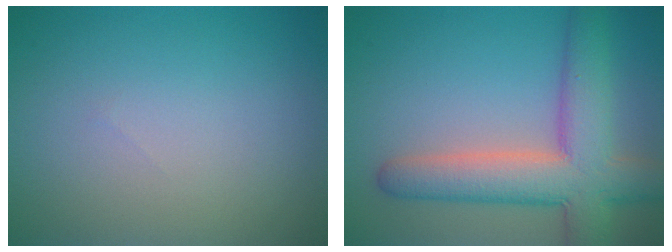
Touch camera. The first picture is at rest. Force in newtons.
{"total": 8.1, "press": 8.1, "slide": 0.7}